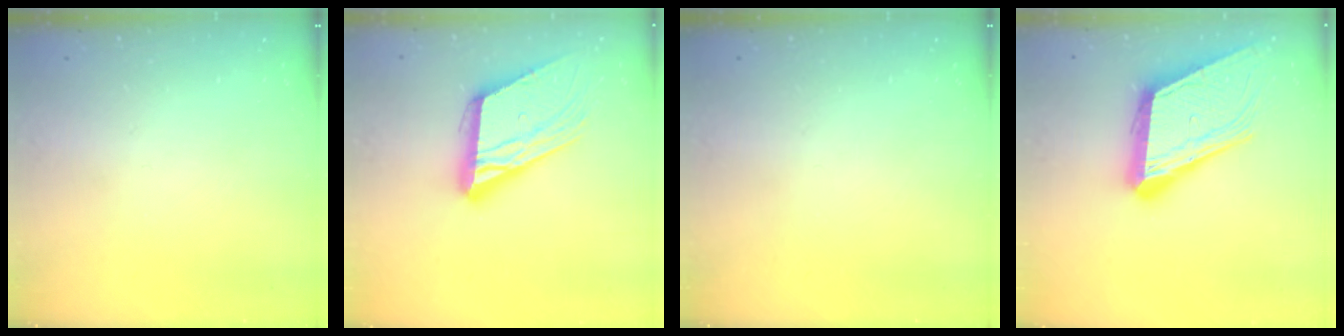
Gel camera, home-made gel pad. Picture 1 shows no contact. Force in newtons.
{"total": 18.4, "press": 18.1, "slide": 2.9}
{"total": 0.0}
{"total": 20.4, "press": 20.0, "slide": 3.9}